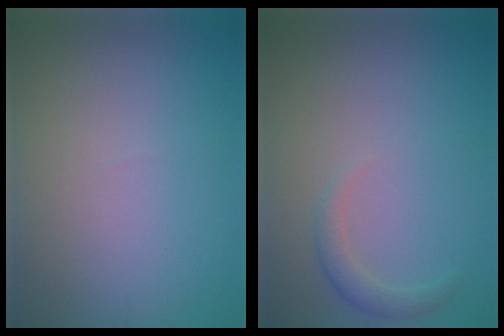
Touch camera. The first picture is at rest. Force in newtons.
{"total": 1.5, "press": 1.5, "slide": 0.1}